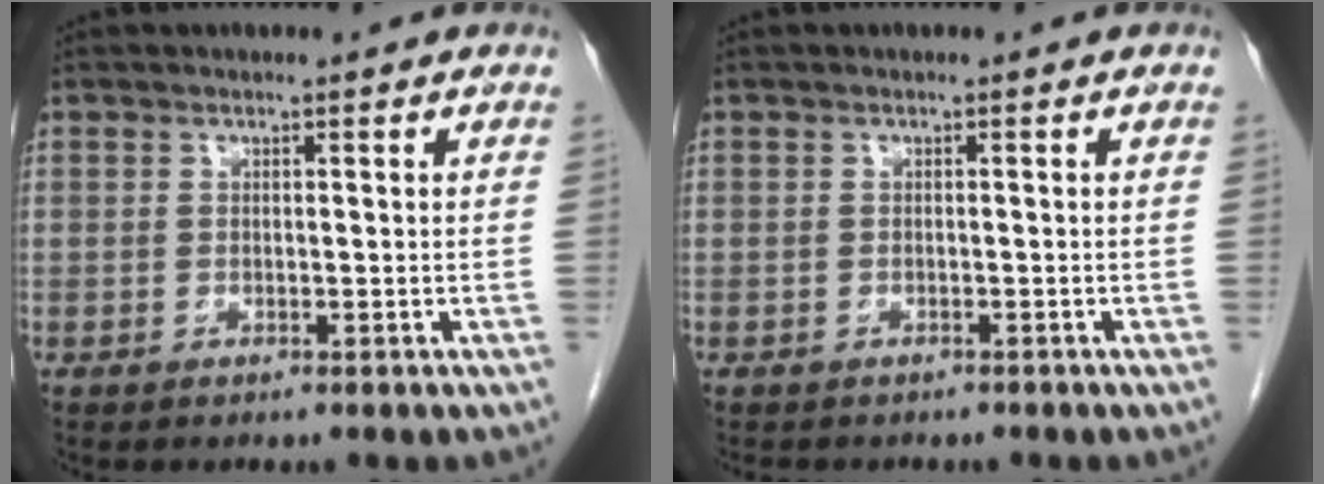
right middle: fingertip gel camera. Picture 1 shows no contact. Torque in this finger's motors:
{"motor_torque": [0.19, -0.08, -0.02, 0.00]}